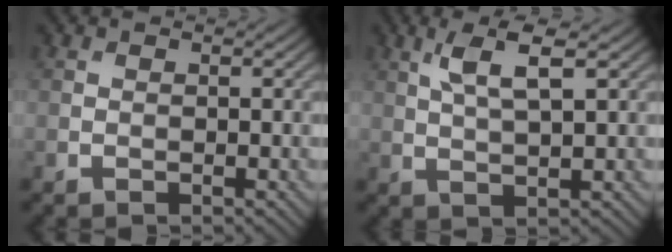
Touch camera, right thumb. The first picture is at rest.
{"total": 5.4, "force": [2.4, 1.0, 4.7], "torque": [-0.106, 0.006, 0.050]}